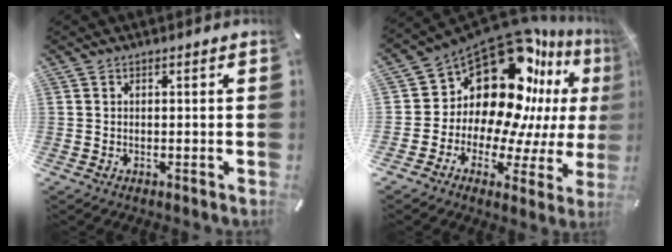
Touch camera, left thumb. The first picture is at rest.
{"total": 21.0, "force": [11.1, 12.7, 12.4], "torque": [-0.200, -0.120, 0.199]}